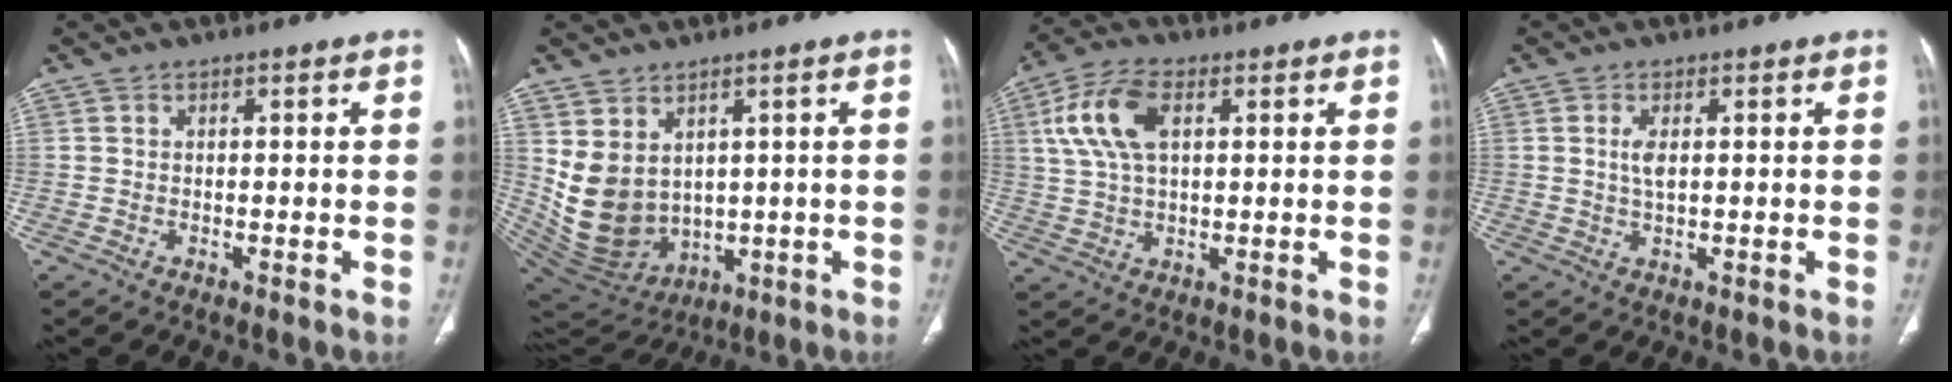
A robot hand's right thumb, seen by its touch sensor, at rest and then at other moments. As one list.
[{"total": 12.3, "force": [2.3, 9.3, 7.7], "torque": [-0.130, -0.017, 0.087]}, {"total": 10.5, "force": [3.3, 5.5, 8.4], "torque": [-0.177, 0.012, 0.065]}, {"total": 2.8, "force": [0.6, 1.2, 2.5], "torque": [-0.056, -0.001, 0.015]}]